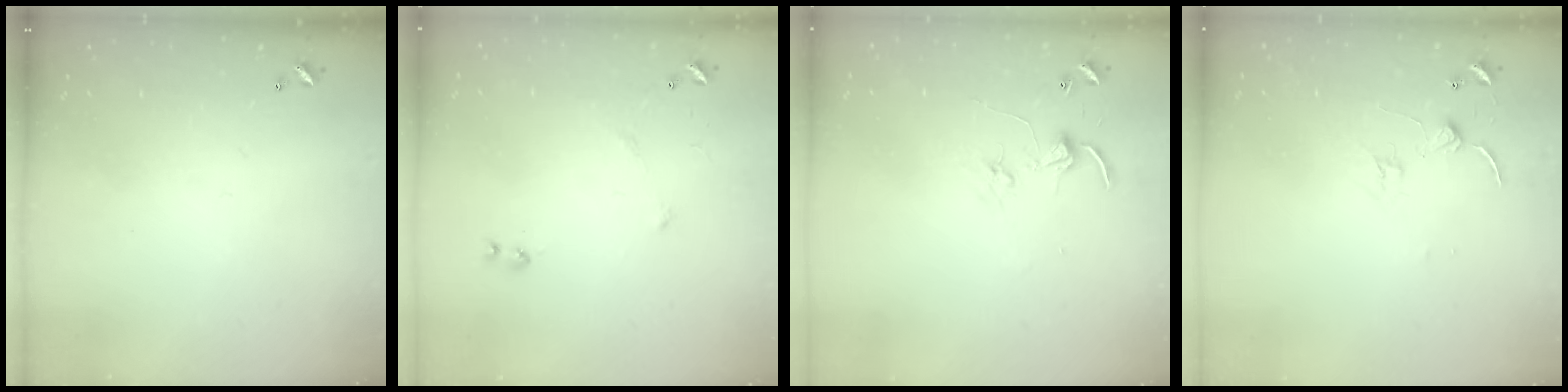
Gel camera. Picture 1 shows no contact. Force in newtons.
{"total": 5.7, "press": 5.7, "slide": 0.8}
{"total": 4.4, "press": 4.4, "slide": 0.5}
{"total": 0.6, "press": 0.5, "slide": 0.3}